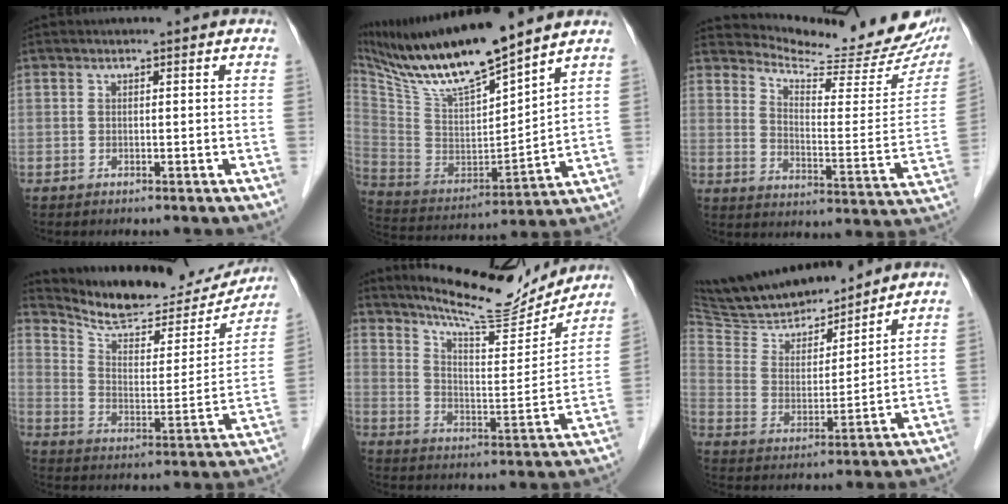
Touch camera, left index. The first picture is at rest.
{"total": 17.6, "force": [14.7, 1.6, 9.6], "torque": [-0.188, -0.008, 0.279]}
{"total": 19.9, "force": [18.7, 2.5, 6.5], "torque": [-0.094, -0.081, 0.234]}
{"total": 20.1, "force": [18.8, 5.1, 5.1], "torque": [-0.075, -0.024, 0.266]}
{"total": 16.5, "force": [15.5, 2.0, 5.2], "torque": [-0.087, -0.023, 0.226]}
{"total": 16.6, "force": [15.3, 3.4, 5.5], "torque": [-0.100, 0.006, 0.270]}